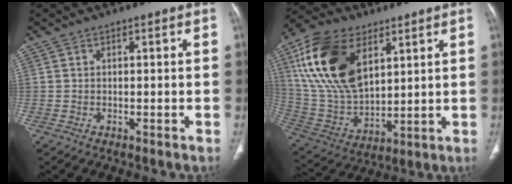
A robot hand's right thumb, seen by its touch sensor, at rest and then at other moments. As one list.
[{"total": 21.8, "force": [8.6, 12.5, 15.7], "torque": [-0.286, -0.026, 0.167]}]